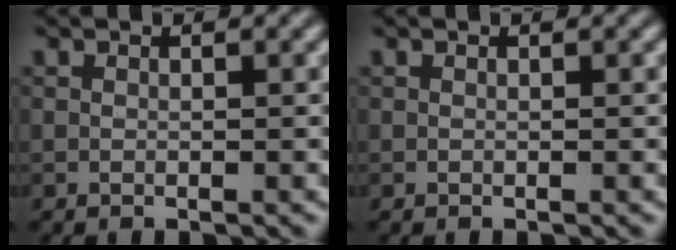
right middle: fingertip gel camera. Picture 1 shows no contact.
{"total": 0.0}